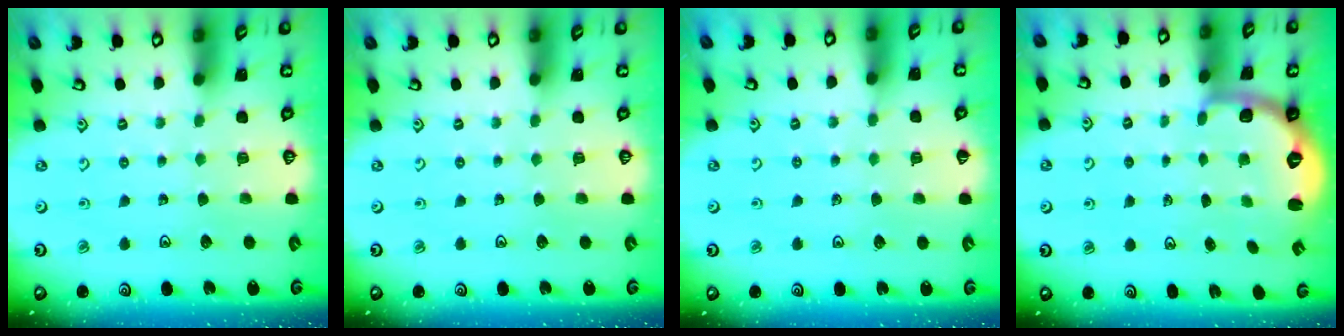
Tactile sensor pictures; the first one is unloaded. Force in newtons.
{"total": 0.0}
{"total": 2.0, "press": 2.0, "slide": 0.3}
{"total": 2.6, "press": 1.4, "slide": 2.2}